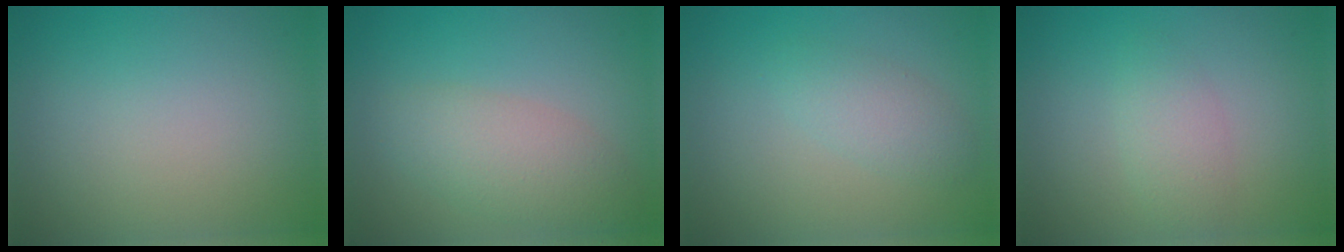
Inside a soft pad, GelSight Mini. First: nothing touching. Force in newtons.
{"total": 4.0, "press": 4.0, "slide": 0.3}
{"total": 2.2, "press": 2.2, "slide": 0.1}
{"total": 2.1, "press": 2.1, "slide": 0.1}